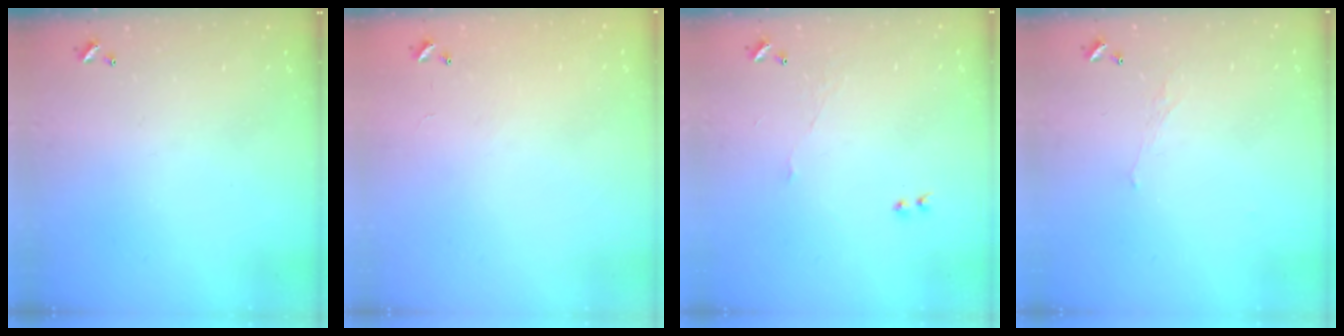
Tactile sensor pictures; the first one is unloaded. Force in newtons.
{"total": 9.3, "press": 9.3, "slide": 0.6}
{"total": 2.4, "press": 2.3, "slide": 0.6}
{"total": 0.6, "press": 0.2, "slide": 0.6}